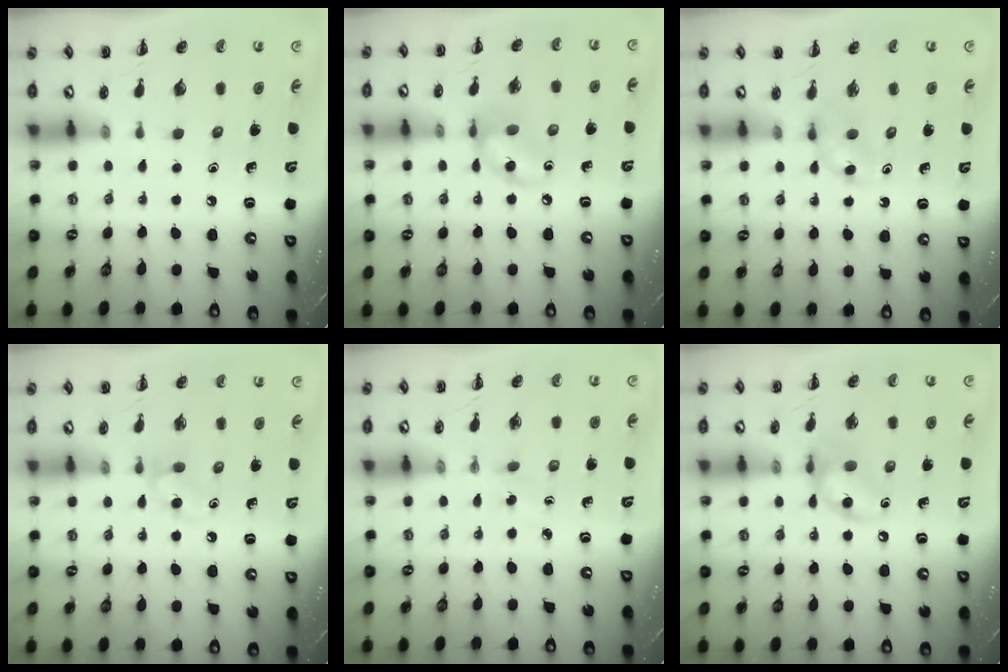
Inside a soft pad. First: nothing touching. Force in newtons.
{"total": 8.4, "press": 8.4, "slide": 0.6}
{"total": 2.7, "press": 2.4, "slide": 1.1}
{"total": 5.1, "press": 4.8, "slide": 1.7}
{"total": 1.3, "press": 1.2, "slide": 0.6}
{"total": 10.4, "press": 10.3, "slide": 1.7}